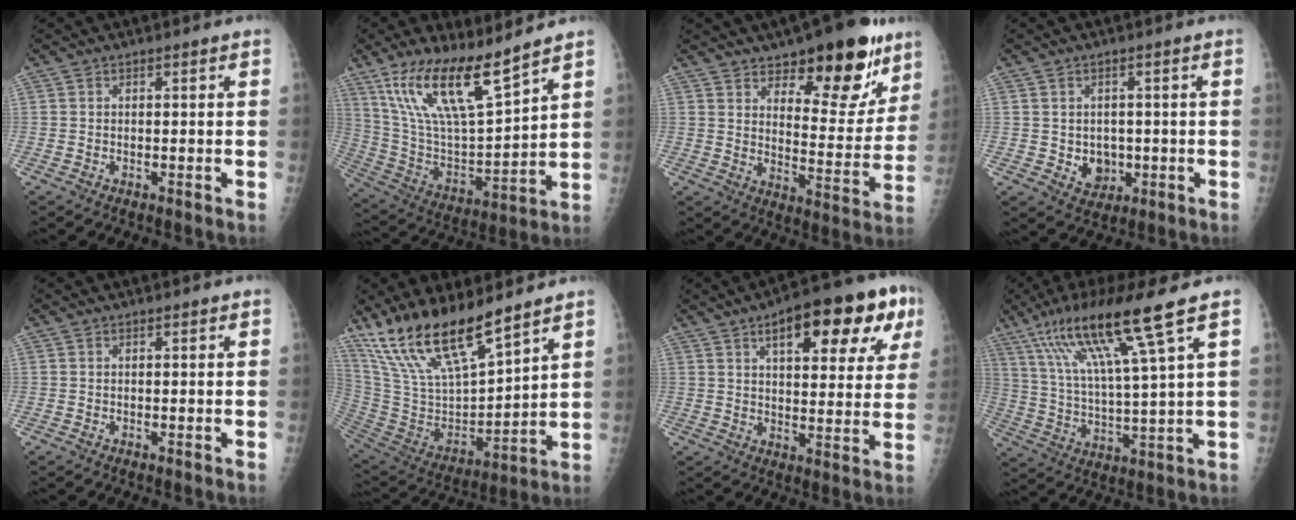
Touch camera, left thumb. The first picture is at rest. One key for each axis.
{"total": 18.2, "fx": 12.5, "fy": 4.4, "fz": 12.4, "tx": -0.216, "ty": -0.061, "tz": 0.249}
{"total": 17.9, "fx": 11.5, "fy": 7.7, "fz": 11.3, "tx": -0.087, "ty": -0.077, "tz": 0.169}
{"total": 4.7, "fx": -0.7, "fy": 4.0, "fz": 2.4, "tx": -0.011, "ty": 0.001, "tz": 0.002}
{"total": 0.0}
{"total": 20.2, "fx": 15.3, "fy": 5.6, "fz": 12.0, "tx": -0.199, "ty": -0.070, "tz": 0.304}
{"total": 20.1, "fx": 9.1, "fy": 7.4, "fz": 16.4, "tx": -0.194, "ty": 0.000, "tz": 0.122}
{"total": 16.2, "fx": 9.3, "fy": 0.2, "fz": 13.3, "tx": -0.251, "ty": -0.029, "tz": 0.172}